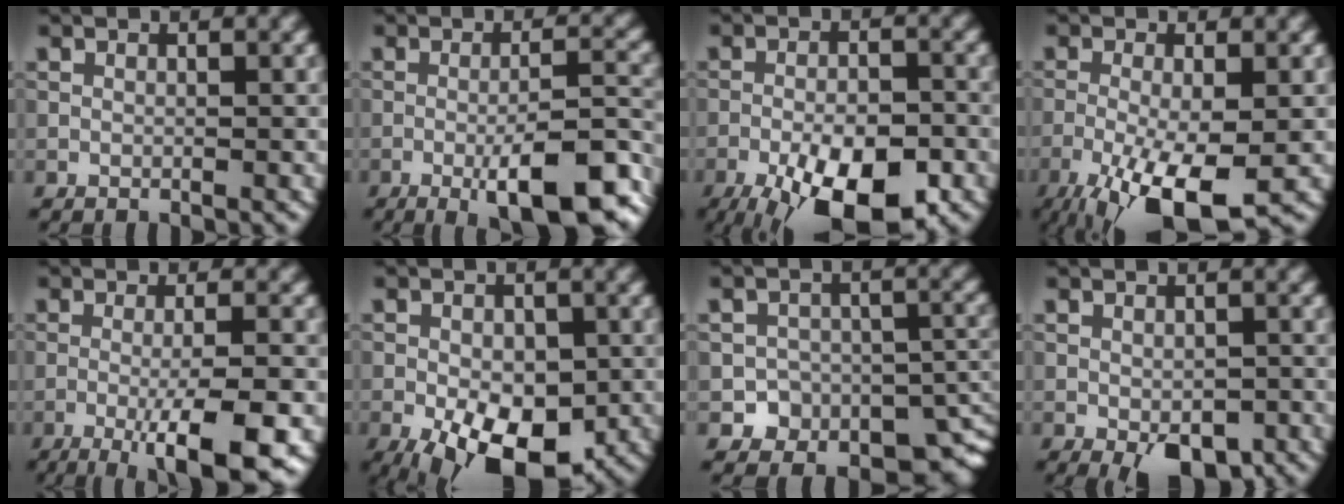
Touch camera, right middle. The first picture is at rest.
{"total": 9.2, "force": [-4.0, 2.1, 8.0], "torque": [-0.124, -0.001, -0.060]}
{"total": 12.2, "force": [-7.0, 4.6, 8.9], "torque": [-0.133, -0.027, -0.107]}
{"total": 8.5, "force": [-4.0, 2.5, 7.1], "torque": [-0.135, -0.016, -0.066]}
{"total": 8.1, "force": [-3.3, 1.7, 7.2], "torque": [-0.101, -0.002, -0.048]}
{"total": 10.9, "force": [-4.6, 5.6, 8.2], "torque": [-0.114, -0.025, -0.071]}
{"total": 7.8, "force": [-4.8, 5.4, 2.8], "torque": [-0.009, -0.006, -0.063]}
{"total": 5.4, "force": [-2.7, 2.5, 4.0], "torque": [-0.055, -0.013, -0.032]}